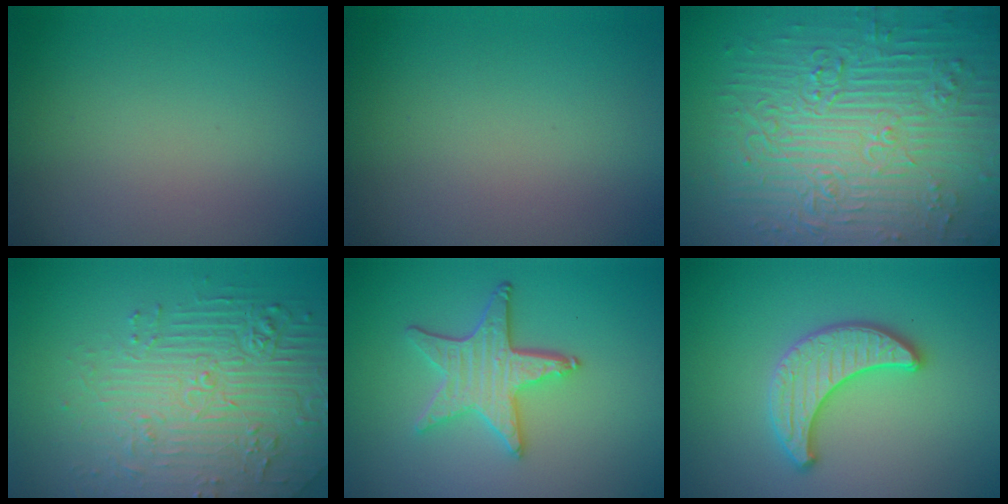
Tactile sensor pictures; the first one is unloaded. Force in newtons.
{"total": 0.0}
{"total": 12.0, "press": 7.9, "slide": 9.0}
{"total": 5.4, "press": 4.8, "slide": 2.3}
{"total": 4.3, "press": 3.7, "slide": 2.3}
{"total": 3.4, "press": 3.4, "slide": 0.0}